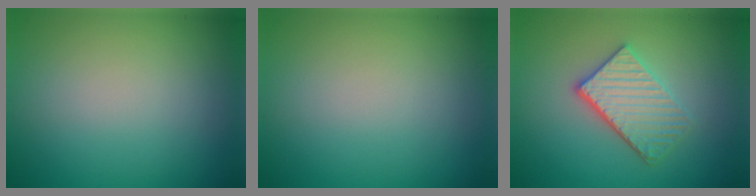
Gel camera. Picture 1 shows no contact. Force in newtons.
{"total": 0.0}
{"total": 4.1, "press": 3.3, "slide": 2.4}